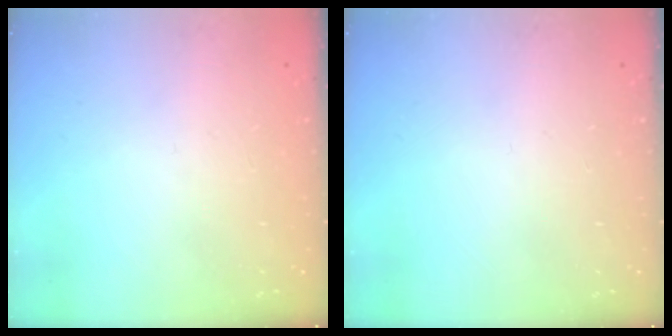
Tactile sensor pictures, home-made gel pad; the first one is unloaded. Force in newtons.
{"total": 0.0}